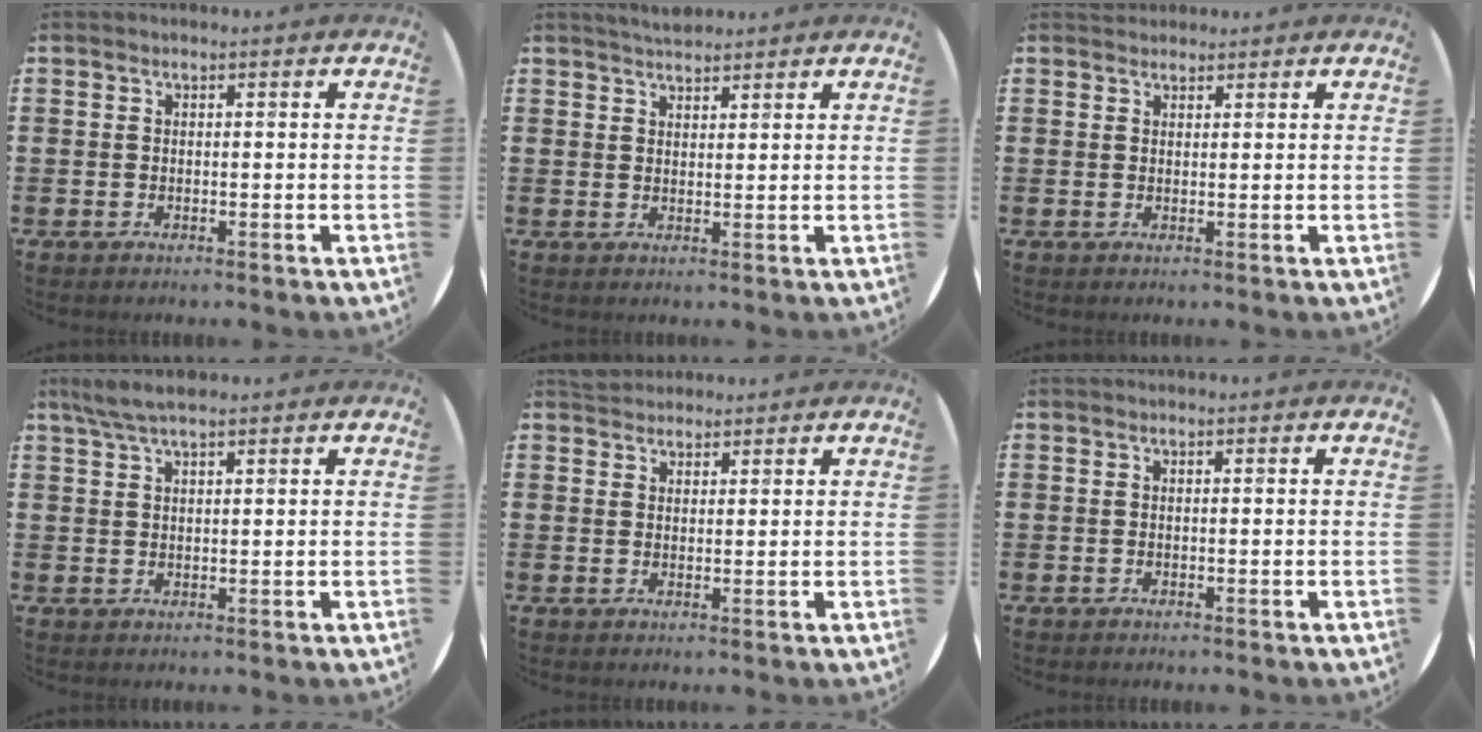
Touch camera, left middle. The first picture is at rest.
{"total": 2.5, "force": [2.4, 0.4, 0.3], "torque": [-0.010, -0.001, 0.046]}
{"total": 1.4, "force": [1.3, 0.4, -0.2], "torque": [0.009, 0.000, 0.024]}
{"total": 3.7, "force": [2.8, 0.6, 2.3], "torque": [-0.050, 0.005, 0.052]}
{"total": 2.4, "force": [2.3, 0.7, -0.1], "torque": [0.005, -0.002, 0.043]}
{"total": 0.0}